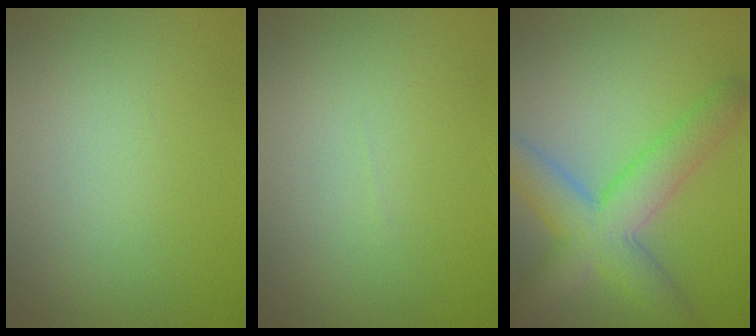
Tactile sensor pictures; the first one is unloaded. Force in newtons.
{"total": 0.0}
{"total": 6.8, "press": 6.8, "slide": 0.2}